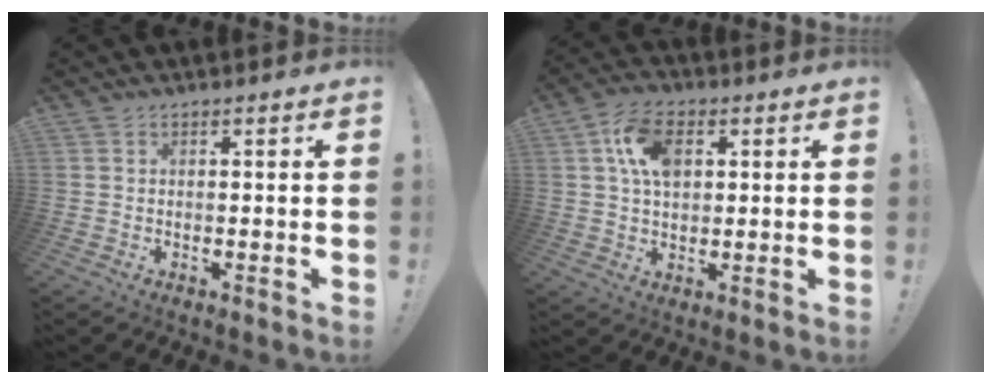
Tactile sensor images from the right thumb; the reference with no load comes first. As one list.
[{"total": 11.0, "force": [3.2, 7.0, 7.8], "torque": [-0.143, 0.010, 0.061]}]